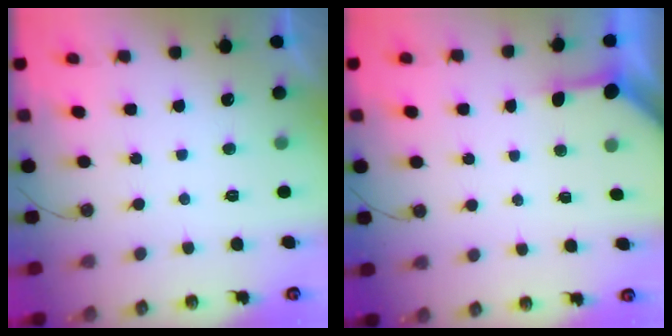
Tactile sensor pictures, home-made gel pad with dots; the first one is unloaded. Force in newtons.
{"total": 3.6, "press": 3.5, "slide": 0.5}